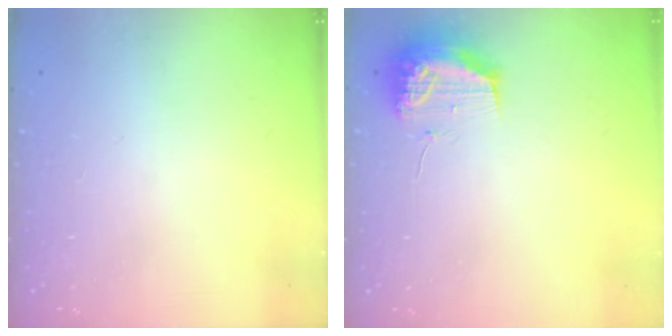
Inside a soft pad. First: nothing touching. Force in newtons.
{"total": 11.5, "press": 11.5, "slide": 0.7}